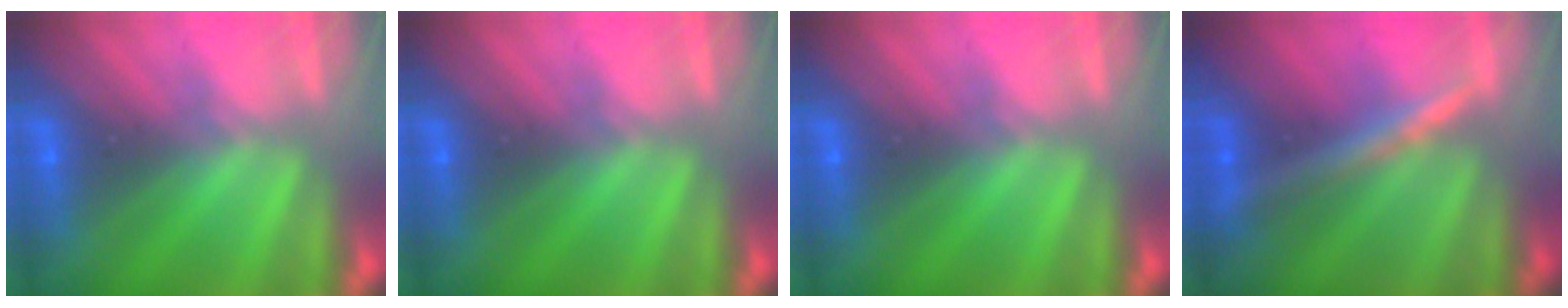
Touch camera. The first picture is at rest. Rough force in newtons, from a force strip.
{"total": 0.0}
{"total": 0.0}
{"total": 2.5}